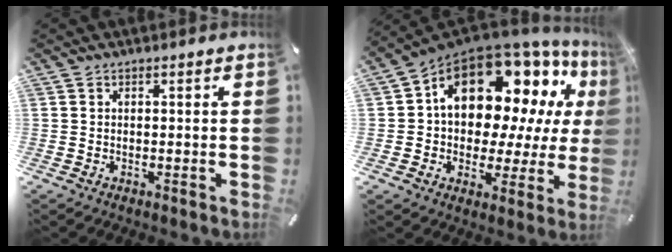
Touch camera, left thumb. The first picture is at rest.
{"total": 17.3, "force": [8.4, 11.3, 10.2], "torque": [-0.159, -0.072, 0.145]}